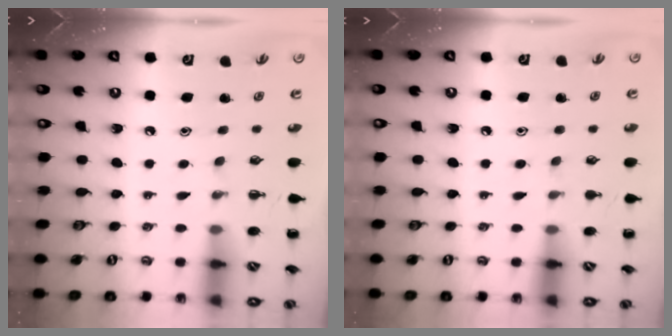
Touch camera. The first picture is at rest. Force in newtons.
{"total": 5.1, "press": 4.8, "slide": 1.8}